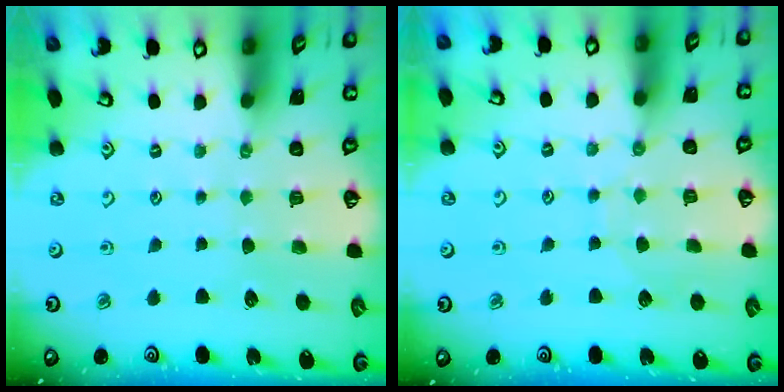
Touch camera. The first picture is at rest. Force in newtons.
{"total": 4.8, "press": 4.7, "slide": 0.5}